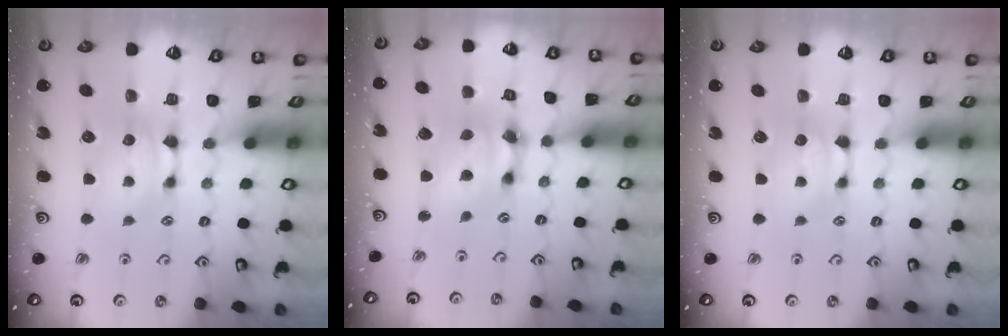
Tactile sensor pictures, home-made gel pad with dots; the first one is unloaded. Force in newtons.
{"total": 6.0, "press": 5.6, "slide": 2.2}
{"total": 0.0}